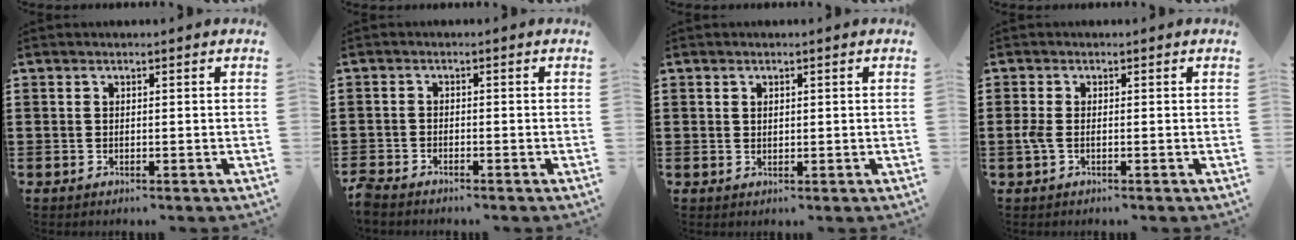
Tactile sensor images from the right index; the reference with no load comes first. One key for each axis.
{"total": 1.8, "fx": -1.8, "fy": 0.3, "fz": 0.2, "tx": -0.015, "ty": 0.000, "tz": -0.039}
{"total": 0.9, "fx": 0.6, "fy": 0.6, "fz": 0.3, "tx": -0.007, "ty": 0.003, "tz": 0.012}
{"total": 1.8, "fx": -0.5, "fy": 0.7, "fz": 1.6, "tx": -0.045, "ty": -0.007, "tz": -0.013}